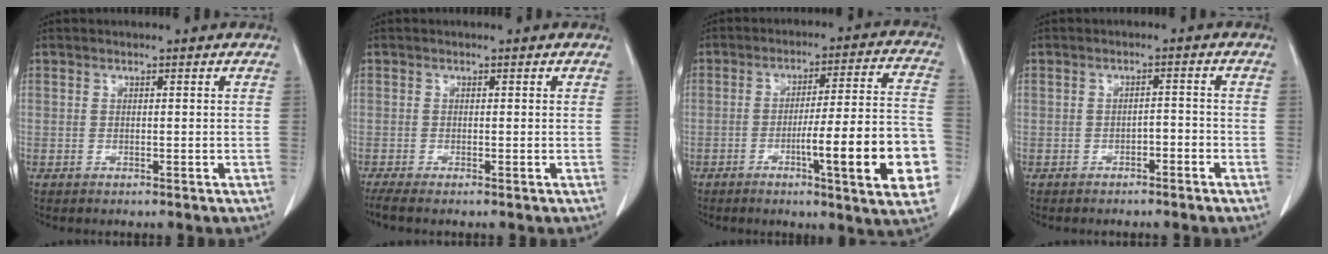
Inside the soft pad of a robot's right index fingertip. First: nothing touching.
{"total": 1.4, "force": [-1.0, 0.0, 1.0], "torque": [-0.025, -0.006, -0.024]}
{"total": 17.5, "force": [-5.3, 1.0, 16.7], "torque": [-0.176, 0.010, -0.067]}
{"total": 1.8, "force": [-1.2, 0.7, 1.1], "torque": [-0.018, 0.003, -0.016]}